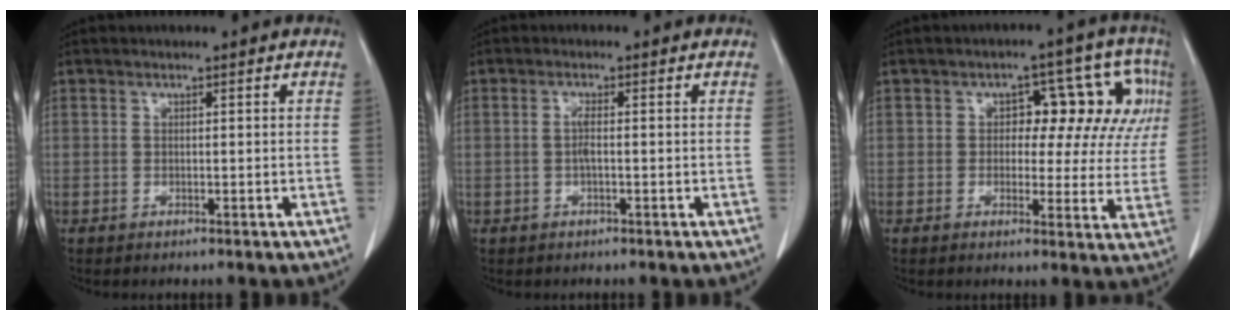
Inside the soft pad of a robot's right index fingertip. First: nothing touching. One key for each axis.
{"total": 1.6, "fx": -0.2, "fy": 0.1, "fz": 1.6, "tx": -0.034, "ty": 0.001, "tz": -0.005}
{"total": 11.7, "fx": 2.7, "fy": 6.3, "fz": 9.5, "tx": -0.091, "ty": 0.037, "tz": 0.031}